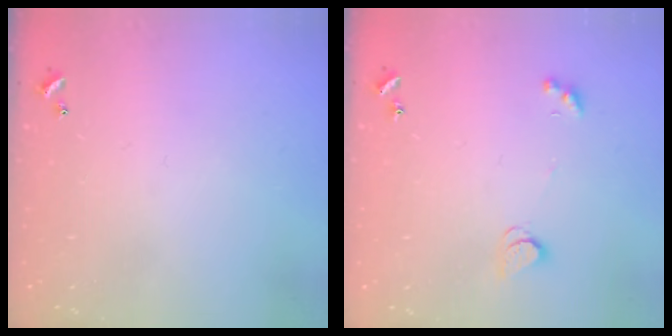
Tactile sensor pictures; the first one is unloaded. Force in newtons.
{"total": 2.2, "press": 2.2, "slide": 0.4}